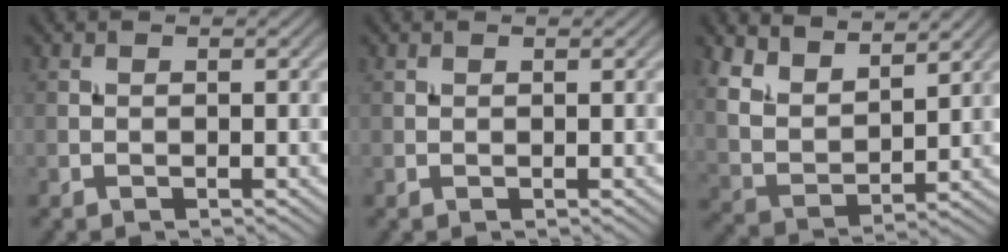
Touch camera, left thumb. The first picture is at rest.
{"total": 0.0}
{"total": 9.8, "force": [7.2, 3.6, 5.5], "torque": [-0.133, -0.008, 0.133]}